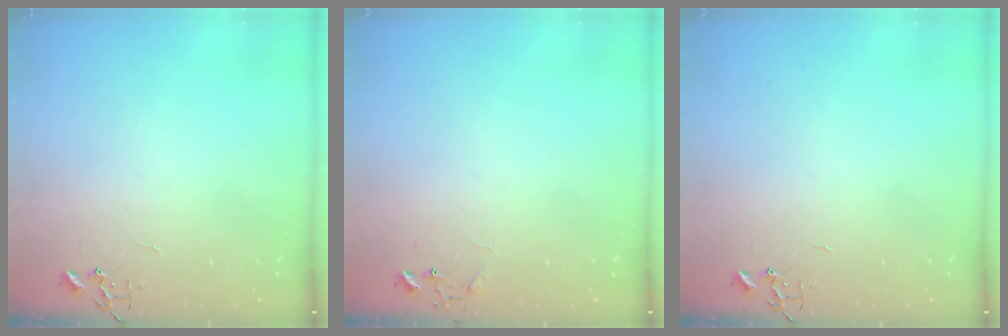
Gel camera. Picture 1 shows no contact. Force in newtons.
{"total": 5.3, "press": 5.2, "slide": 0.4}
{"total": 0.0}